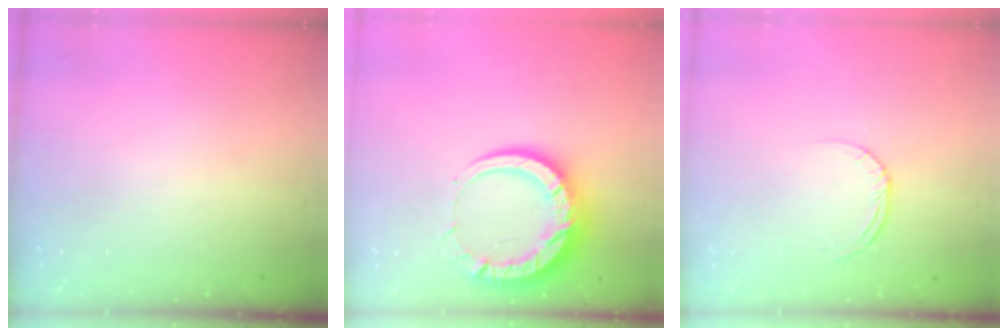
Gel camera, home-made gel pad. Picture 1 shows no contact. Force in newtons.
{"total": 14.4, "press": 14.4, "slide": 1.3}
{"total": 3.5, "press": 3.5, "slide": 0.3}